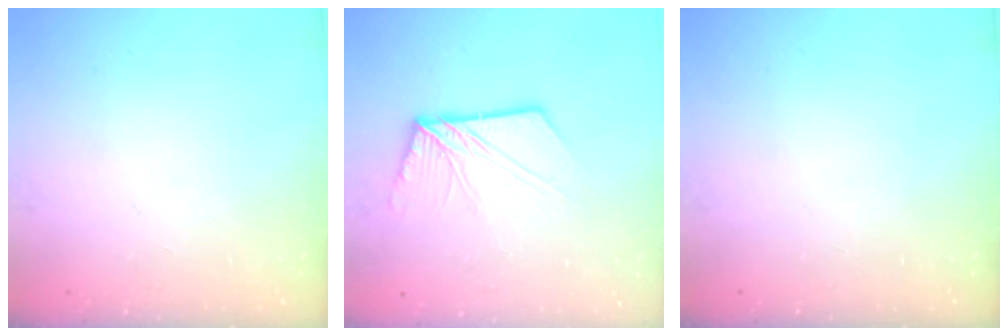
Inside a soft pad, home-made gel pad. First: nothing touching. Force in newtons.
{"total": 11.5, "press": 11.4, "slide": 1.0}
{"total": 0.0}